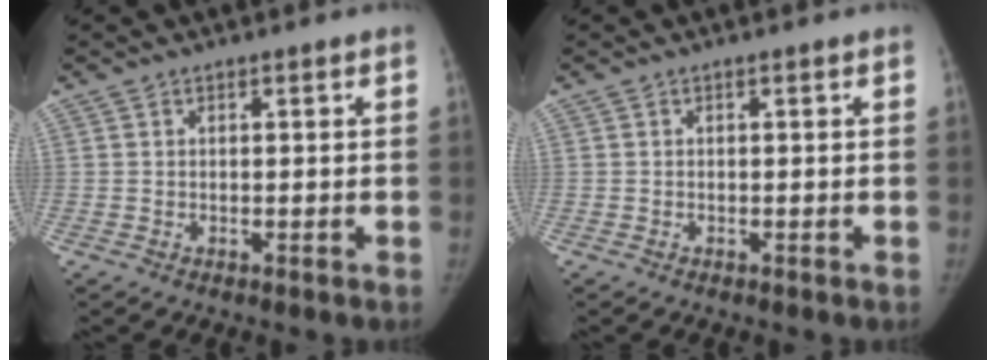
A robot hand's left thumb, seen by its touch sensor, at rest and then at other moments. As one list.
[{"total": 0.0}]